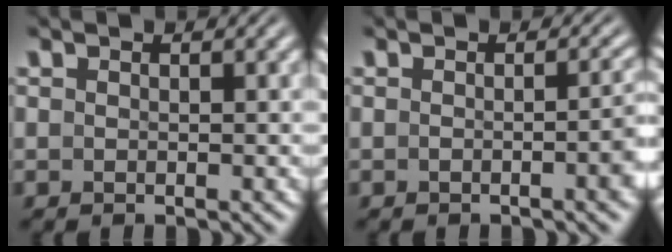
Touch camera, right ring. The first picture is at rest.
{"total": 2.6, "force": [-0.9, 0.3, 2.4], "torque": [-0.022, 0.002, -0.016]}